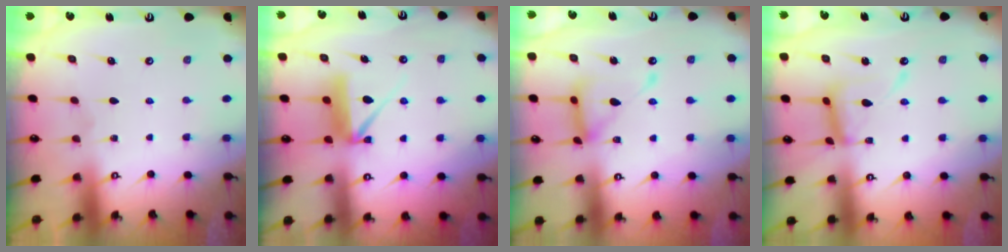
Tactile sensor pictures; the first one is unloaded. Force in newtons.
{"total": 7.1, "press": 7.1, "slide": 0.6}
{"total": 13.3, "press": 13.3, "slide": 1.3}
{"total": 13.2, "press": 13.1, "slide": 1.2}